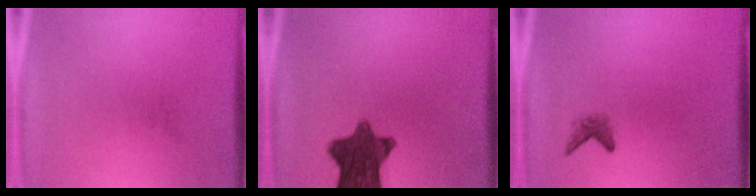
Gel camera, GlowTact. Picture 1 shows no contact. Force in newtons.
{"total": 10.8}
{"total": 1.4}